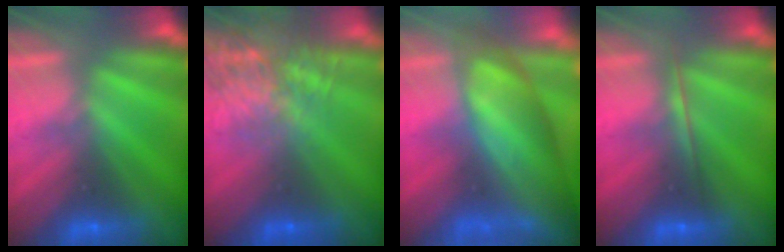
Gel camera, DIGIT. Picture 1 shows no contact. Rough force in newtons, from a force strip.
{"total": 10.1}
{"total": 8.1}
{"total": 1.7}